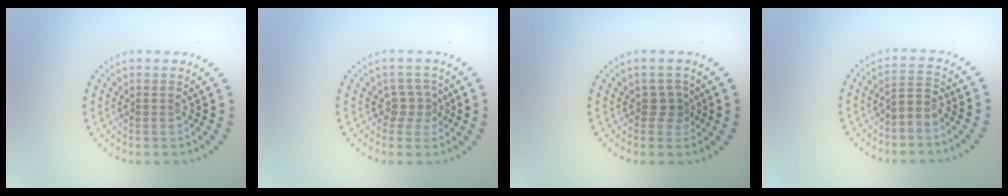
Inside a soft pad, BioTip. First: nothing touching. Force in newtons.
{"total": 2.1, "press": 1.6, "slide": 1.4}
{"total": 1.6, "press": 1.2, "slide": 1.0}
{"total": 2.0, "press": 1.5, "slide": 1.3}